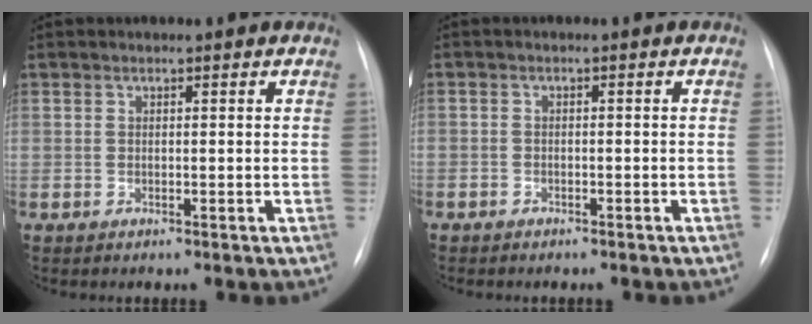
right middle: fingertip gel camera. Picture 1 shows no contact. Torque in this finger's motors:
{"motor_torque": [1.03, -1.11, -0.01, -0.21]}